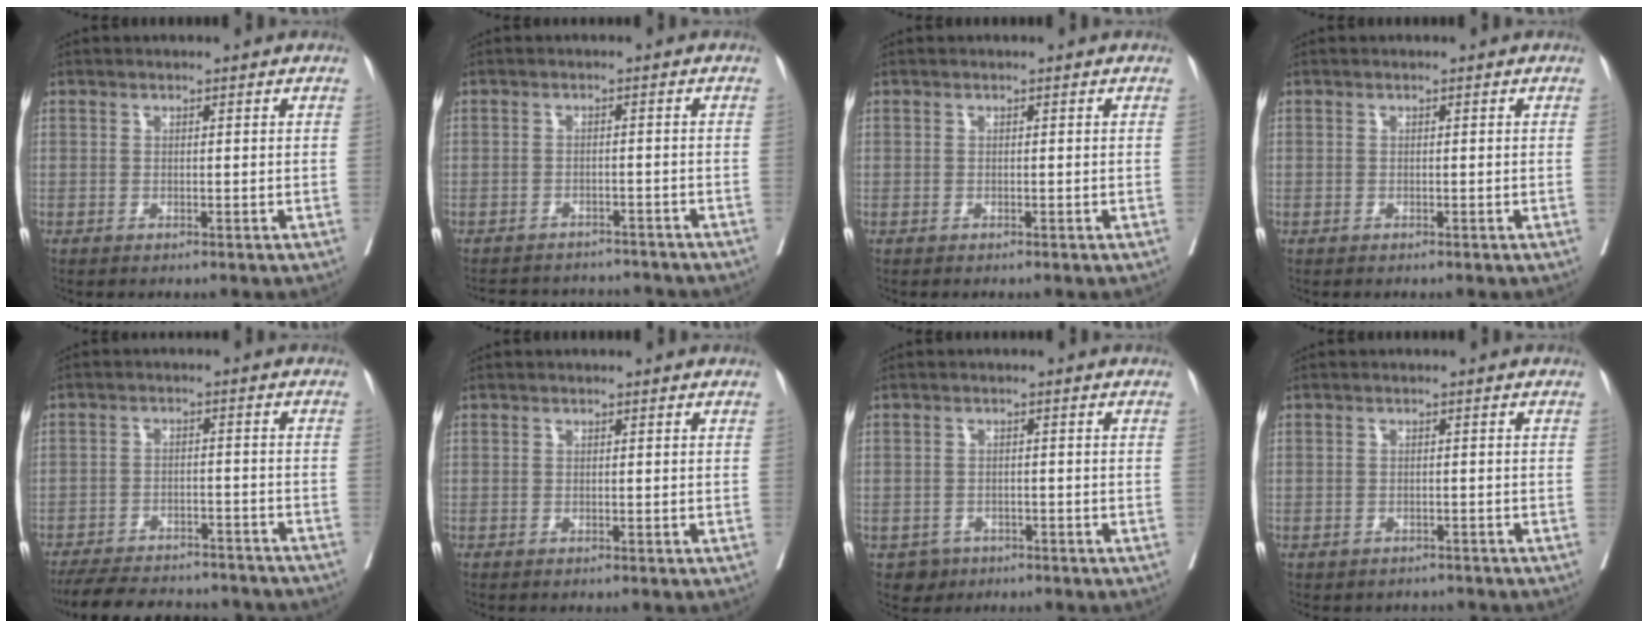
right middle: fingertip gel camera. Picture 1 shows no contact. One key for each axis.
{"total": 10.6, "fx": -9.9, "fy": 3.2, "fz": 2.2, "tx": -0.039, "ty": 0.013, "tz": -0.117}
{"total": 0.0}
{"total": 0.0}
{"total": 18.7, "fx": -16.8, "fy": 4.9, "fz": 6.7, "tx": -0.140, "ty": -0.009, "tz": -0.223}
{"total": 0.0}
{"total": 2.9, "fx": -1.7, "fy": 2.3, "fz": 0.2, "tx": -0.001, "ty": 0.009, "tz": -0.023}
{"total": 2.9, "fx": -2.5, "fy": 1.5, "fz": 0.1, "tx": -0.005, "ty": 0.008, "tz": -0.033}